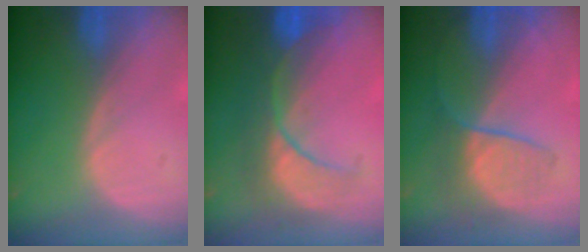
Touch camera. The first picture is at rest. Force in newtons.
{"total": 8.1, "press": 8.1, "slide": 0.8}
{"total": 6.7, "press": 6.1, "slide": 2.7}